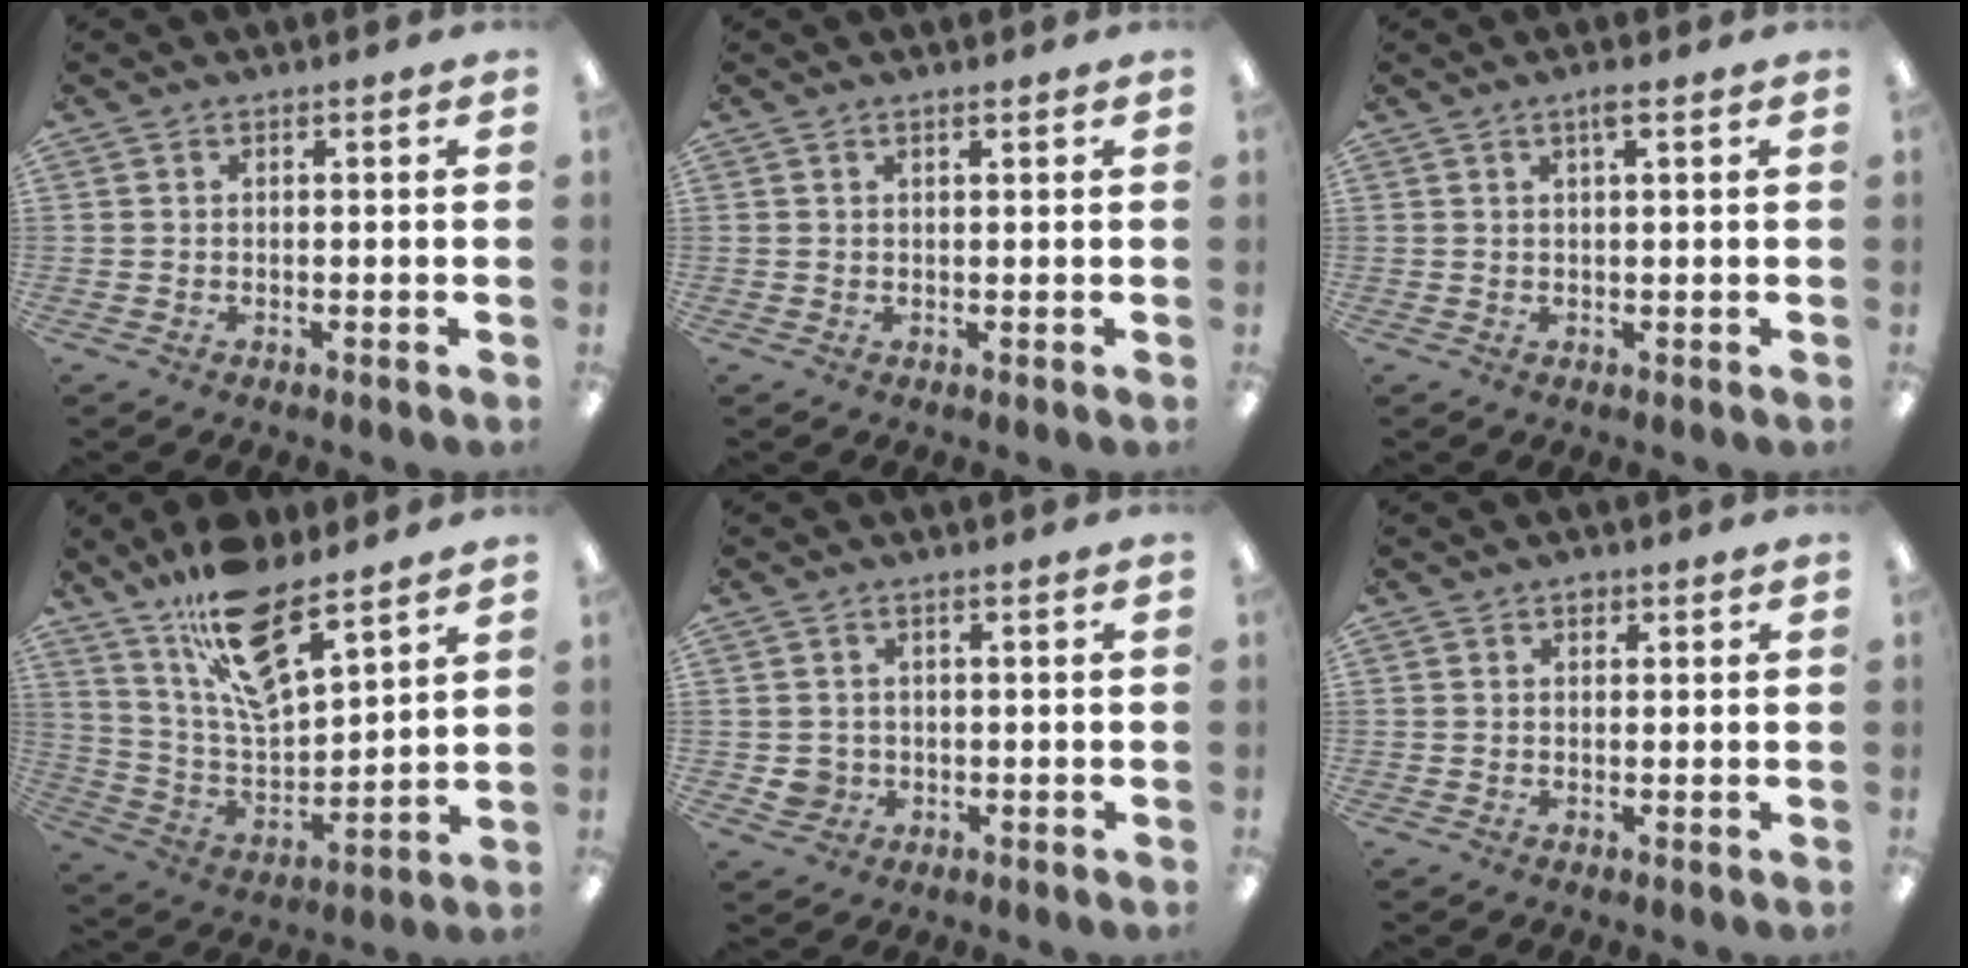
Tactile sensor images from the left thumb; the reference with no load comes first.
{"total": 0.8, "force": [0.7, 0.1, 0.5], "torque": [-0.010, 0.000, 0.012]}
{"total": 2.2, "force": [1.3, 0.2, 1.7], "torque": [-0.030, 0.000, 0.020]}
{"total": 16.8, "force": [12.1, 6.2, 9.8], "torque": [-0.175, -0.068, 0.211]}
{"total": 3.1, "force": [-0.3, 3.0, 0.8], "torque": [-0.007, 0.002, -0.006]}
{"total": 1.1, "force": [0.6, 0.7, 0.5], "torque": [-0.003, -0.001, 0.009]}